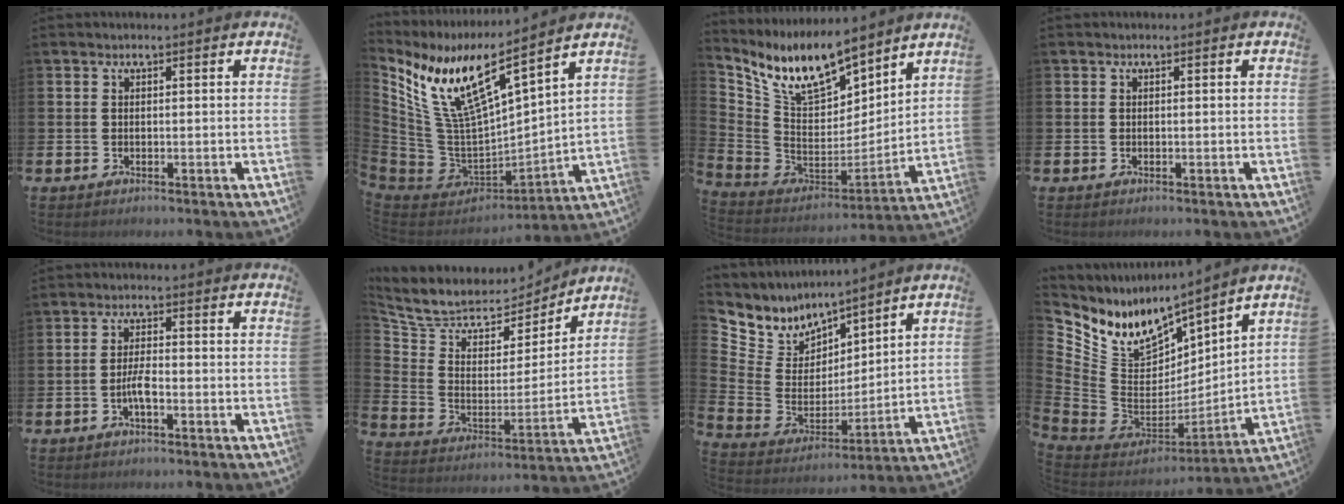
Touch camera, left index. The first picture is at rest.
{"total": 10.8, "force": [7.5, 2.7, 7.3], "torque": [-0.194, -0.068, 0.129]}
{"total": 11.9, "force": [10.2, 4.5, 4.2], "torque": [-0.130, -0.057, 0.190]}
{"total": 0.0}
{"total": 2.5, "force": [-1.1, 0.6, 2.2], "torque": [-0.048, 0.006, -0.018]}
{"total": 7.2, "force": [6.6, 2.9, 0.7], "torque": [-0.066, -0.054, 0.114]}
{"total": 6.3, "force": [5.4, 3.3, -0.6], "torque": [-0.046, -0.052, 0.098]}
{"total": 7.8, "force": [6.9, 3.4, 1.5], "torque": [-0.083, -0.068, 0.127]}